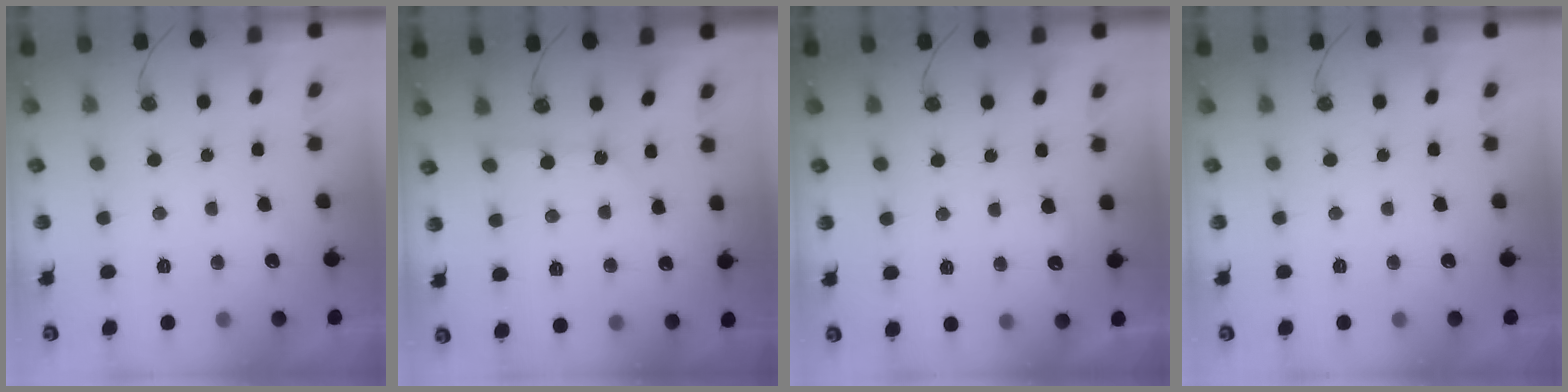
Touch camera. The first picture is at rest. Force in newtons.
{"total": 2.2, "press": 2.2, "slide": 0.4}
{"total": 4.6, "press": 4.5, "slide": 0.5}
{"total": 0.0}